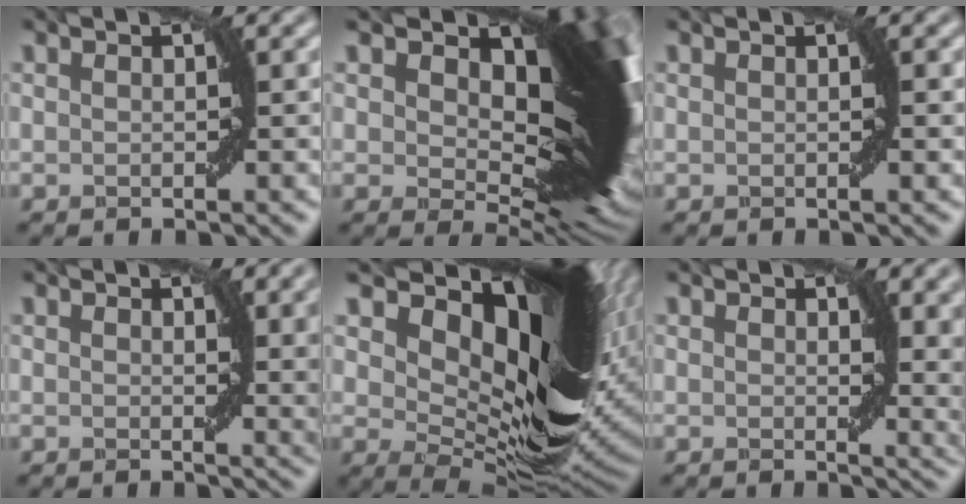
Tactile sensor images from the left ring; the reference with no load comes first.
{"total": 19.1, "force": [5.5, 9.1, 15.9], "torque": [-0.200, 0.021, 0.093]}
{"total": 0.5, "force": [0.1, -0.1, 0.5], "torque": [-0.007, 0.001, 0.002]}
{"total": 4.9, "force": [1.6, 1.5, 4.3], "torque": [-0.041, -0.002, 0.026]}
{"total": 18.3, "force": [6.7, 8.7, 14.7], "torque": [-0.208, 0.018, 0.111]}
{"total": 5.6, "force": [1.7, 2.3, 4.8], "torque": [-0.037, -0.007, 0.033]}